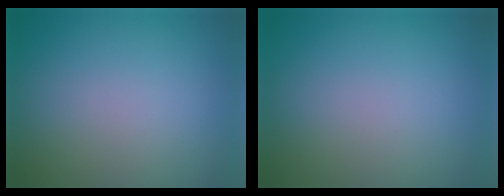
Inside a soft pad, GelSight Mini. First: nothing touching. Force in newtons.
{"total": 0.0}